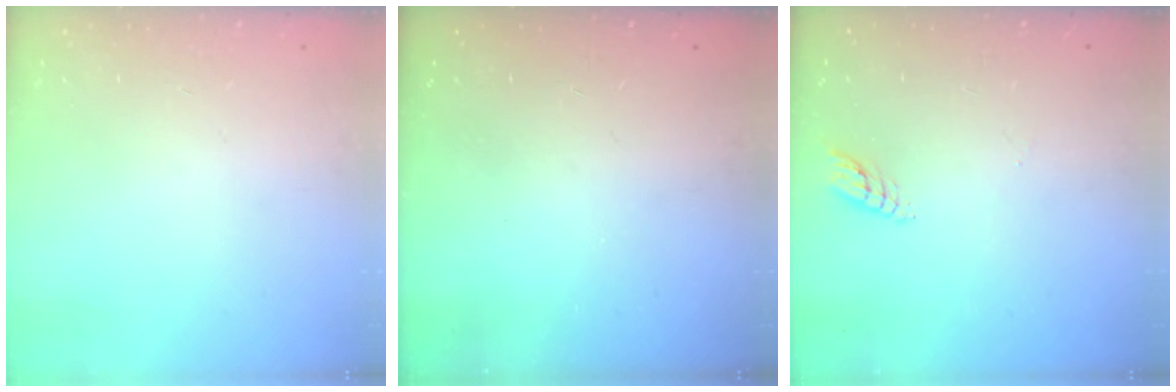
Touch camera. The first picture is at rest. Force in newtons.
{"total": 0.0}
{"total": 3.9, "press": 3.9, "slide": 0.4}